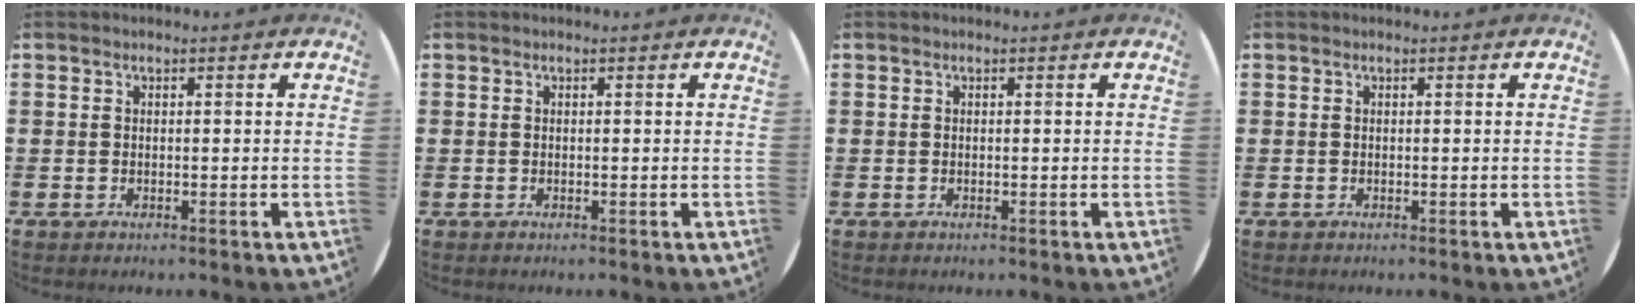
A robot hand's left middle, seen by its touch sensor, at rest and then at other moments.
{"total": 0.0}
{"total": 0.0}
{"total": 0.0}